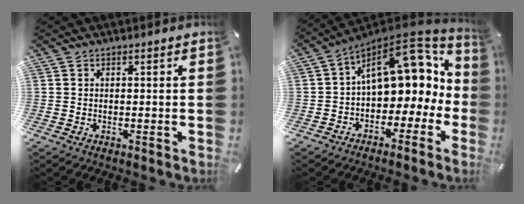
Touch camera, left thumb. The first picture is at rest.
{"total": 17.5, "force": [5.8, 11.1, 12.2], "torque": [-0.159, -0.041, 0.106]}